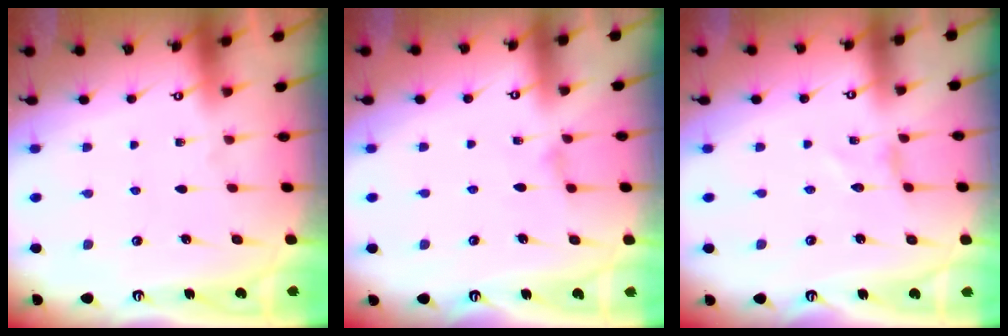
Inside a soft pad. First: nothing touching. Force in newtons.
{"total": 1.6, "press": 1.6, "slide": 0.4}
{"total": 0.0}